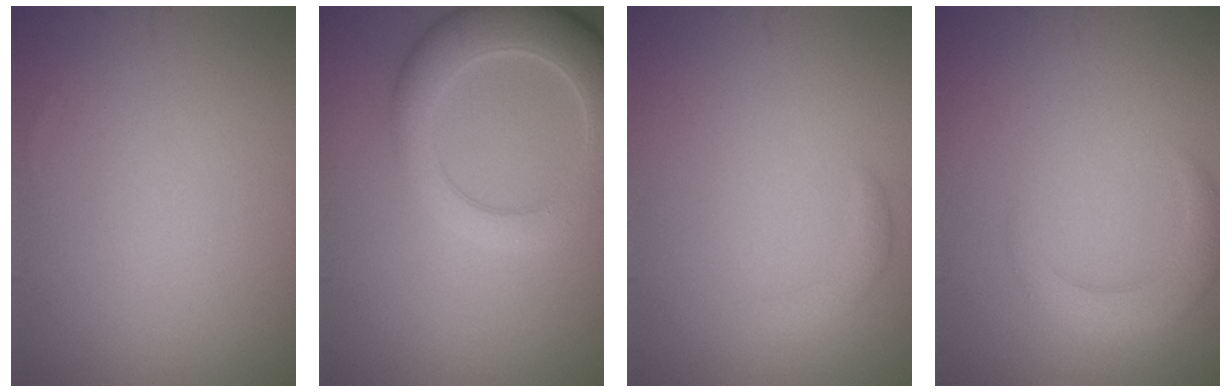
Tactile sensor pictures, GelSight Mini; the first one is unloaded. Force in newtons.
{"total": 6.5, "press": 6.5, "slide": 0.7}
{"total": 1.4, "press": 1.4, "slide": 0.0}
{"total": 2.9, "press": 2.9, "slide": 0.2}